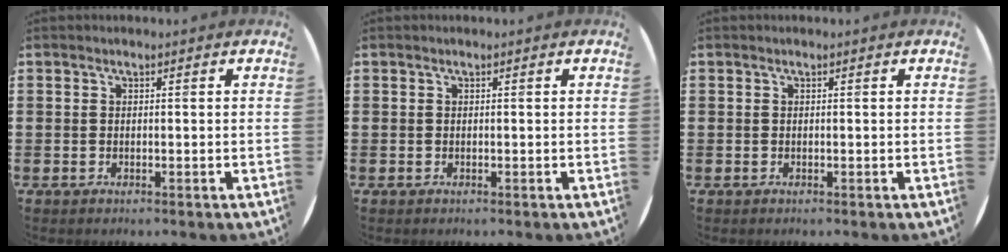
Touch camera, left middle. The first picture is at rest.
{"total": 0.0}
{"total": 0.0}